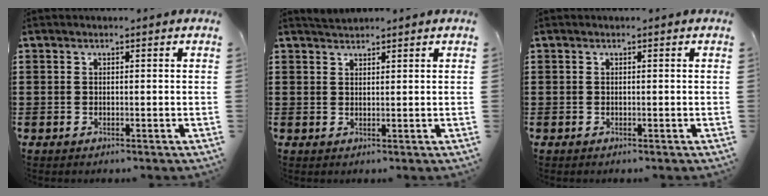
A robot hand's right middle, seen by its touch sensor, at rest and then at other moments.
{"total": 1.0, "force": [1.0, 0.0, 0.0], "torque": [-0.002, 0.005, 0.020]}
{"total": 0.0}